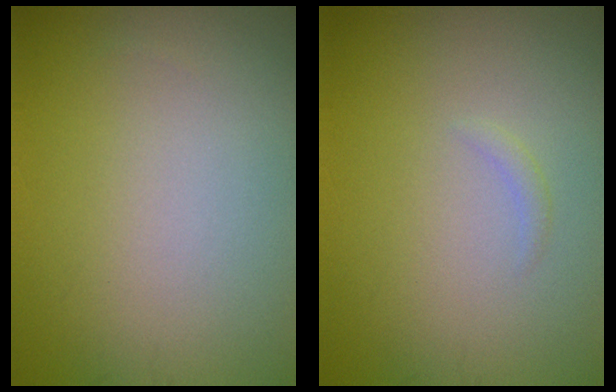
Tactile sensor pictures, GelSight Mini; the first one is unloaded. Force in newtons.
{"total": 0.6, "press": 0.6, "slide": 0.0}